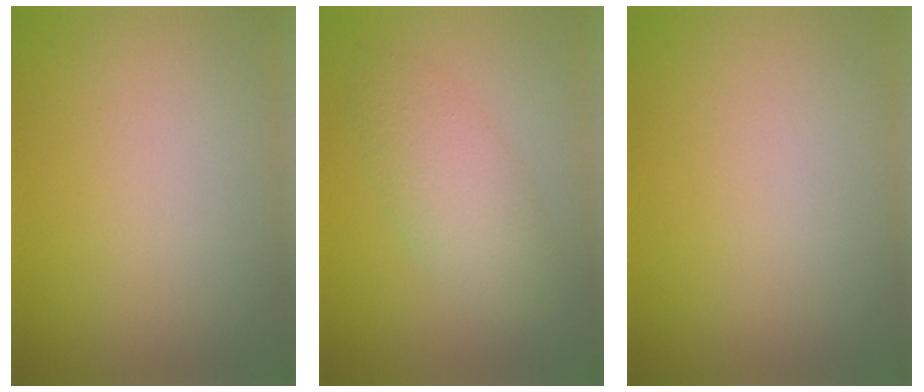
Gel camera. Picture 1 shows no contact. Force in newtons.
{"total": 3.8, "press": 3.8, "slide": 0.1}
{"total": 0.0}